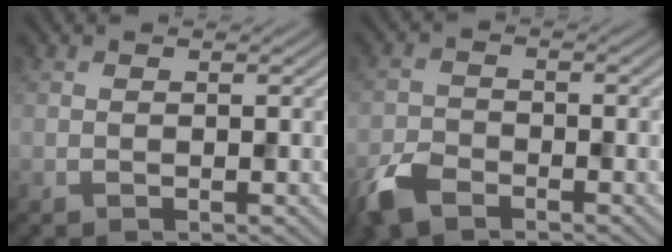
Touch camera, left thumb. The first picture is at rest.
{"total": 4.6, "force": [-3.3, 2.3, 2.3], "torque": [-0.050, -0.008, -0.075]}